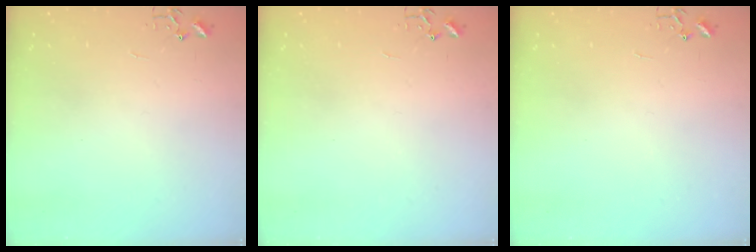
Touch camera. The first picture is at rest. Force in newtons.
{"total": 0.0}
{"total": 0.0}